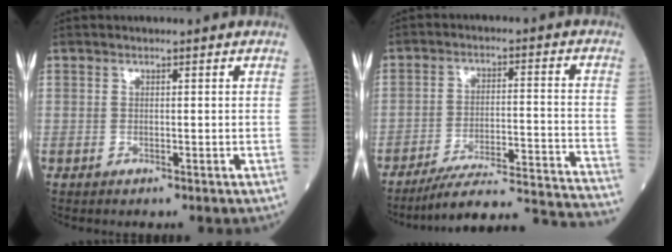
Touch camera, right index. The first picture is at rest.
{"total": 22.7, "force": [-21.5, -0.8, 7.4], "torque": [-0.056, -0.012, -0.294]}